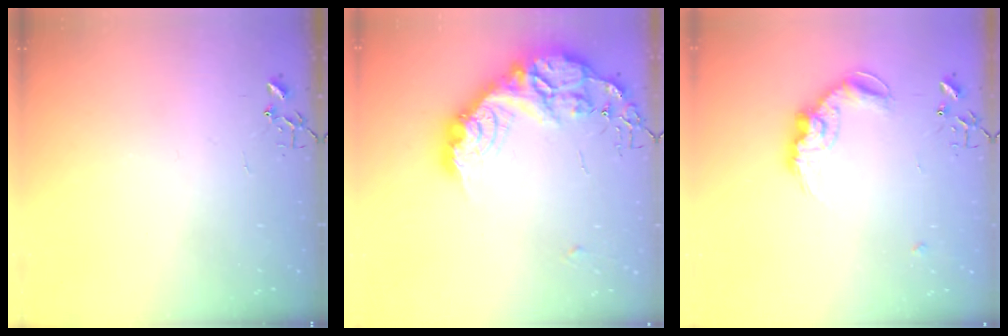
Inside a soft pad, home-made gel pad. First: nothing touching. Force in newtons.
{"total": 24.7, "press": 24.6, "slide": 2.0}
{"total": 12.7, "press": 12.7, "slide": 0.5}